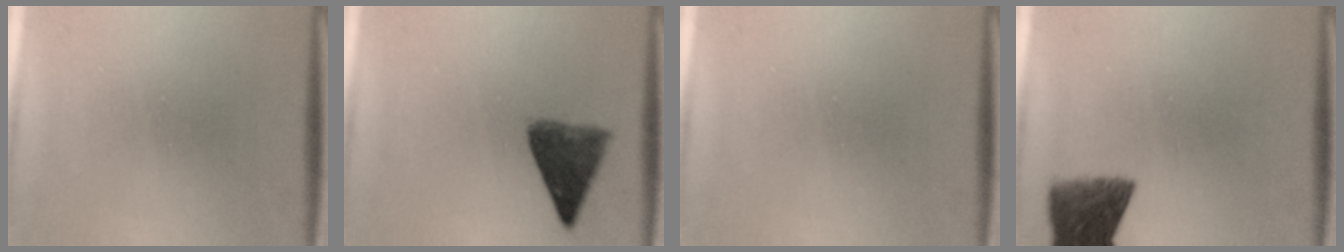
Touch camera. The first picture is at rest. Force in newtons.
{"total": 6.4}
{"total": 0.0}
{"total": 7.4}